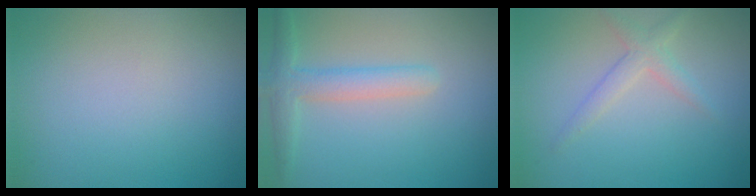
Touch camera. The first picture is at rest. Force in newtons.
{"total": 3.1, "press": 3.0, "slide": 0.3}
{"total": 2.0, "press": 2.0, "slide": 0.1}